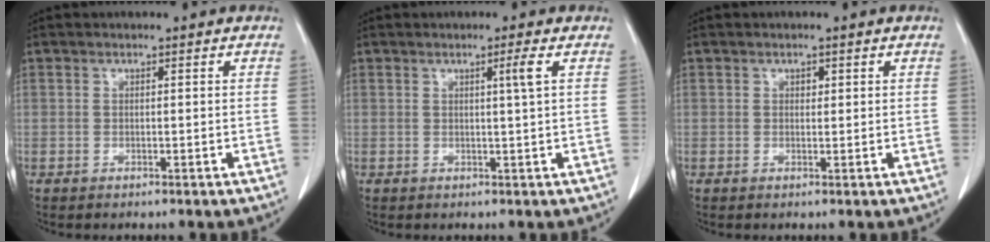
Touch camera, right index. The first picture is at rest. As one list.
[{"total": 1.8, "force": [0.6, -0.7, 1.6], "torque": [-0.029, -0.005, 0.013]}, {"total": 0.7, "force": [0.3, 0.5, 0.4], "torque": [-0.005, -0.001, 0.005]}]